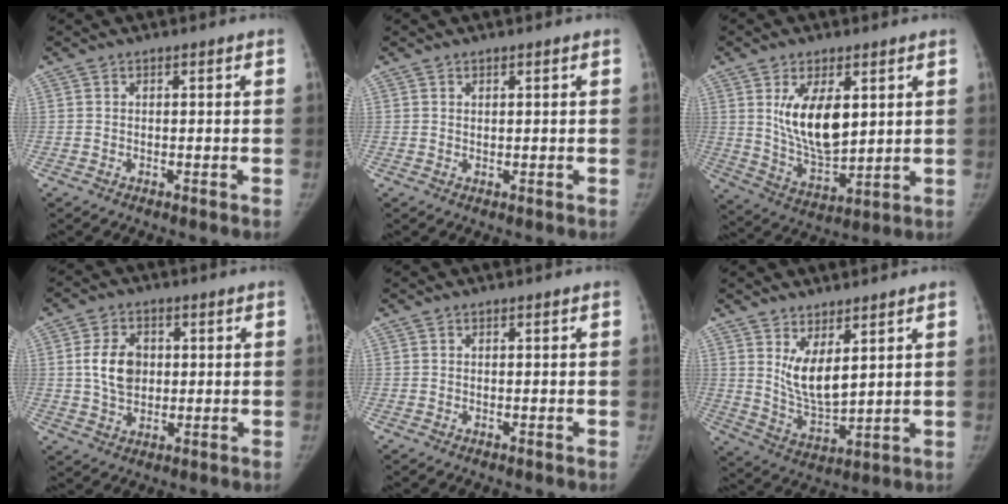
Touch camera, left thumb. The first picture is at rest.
{"total": 0.8, "force": [0.6, 0.3, 0.5], "torque": [-0.006, -0.005, 0.013]}
{"total": 12.9, "force": [3.8, 6.4, 10.6], "torque": [-0.164, -0.031, 0.083]}
{"total": 8.0, "force": [1.2, 5.8, 5.5], "torque": [-0.080, -0.004, 0.024]}
{"total": 0.0}
{"total": 8.5, "force": [3.9, 3.5, 6.7], "torque": [-0.106, -0.045, 0.087]}